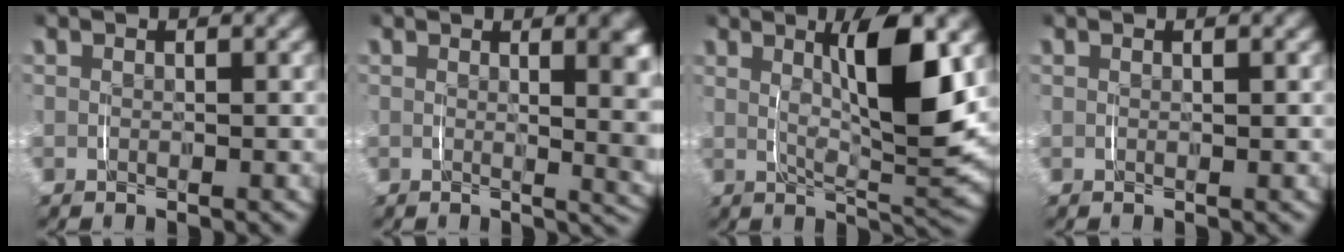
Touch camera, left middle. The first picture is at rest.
{"total": 4.8, "force": [1.1, 1.2, 4.5], "torque": [-0.042, 0.000, 0.013]}
{"total": 7.4, "force": [1.7, 1.5, 7.1], "torque": [-0.120, -0.007, 0.032]}
{"total": 0.5, "force": [0.3, -0.2, 0.3], "torque": [-0.006, 0.000, 0.006]}